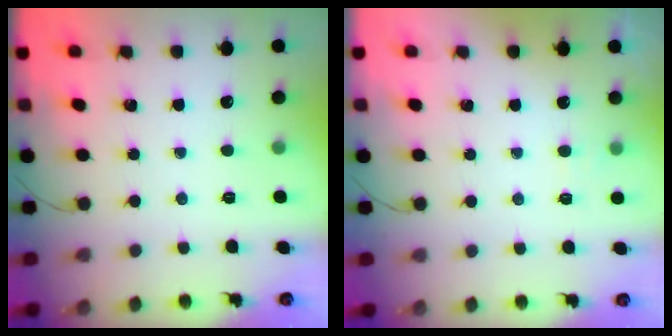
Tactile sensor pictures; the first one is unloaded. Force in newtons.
{"total": 4.6, "press": 4.4, "slide": 1.0}